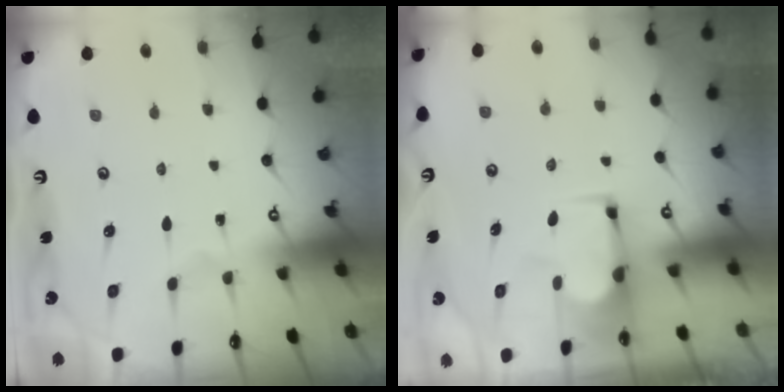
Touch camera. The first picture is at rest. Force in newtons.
{"total": 4.9, "press": 4.8, "slide": 1.2}